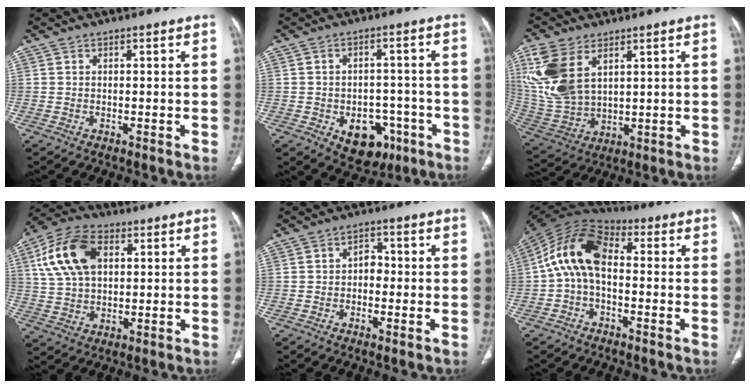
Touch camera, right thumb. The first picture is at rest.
{"total": 10.4, "force": [-4.4, 7.3, 6.0], "torque": [-0.046, 0.030, -0.048]}
{"total": 15.5, "force": [6.1, 9.3, 10.7], "torque": [-0.239, -0.016, 0.138]}
{"total": 14.4, "force": [4.3, 9.1, 10.3], "torque": [-0.192, 0.011, 0.078]}
{"total": 3.8, "force": [-0.4, 2.5, 2.8], "torque": [-0.027, 0.010, -0.013]}
{"total": 12.3, "force": [-0.2, 7.3, 9.9], "torque": [-0.176, 0.035, -0.019]}